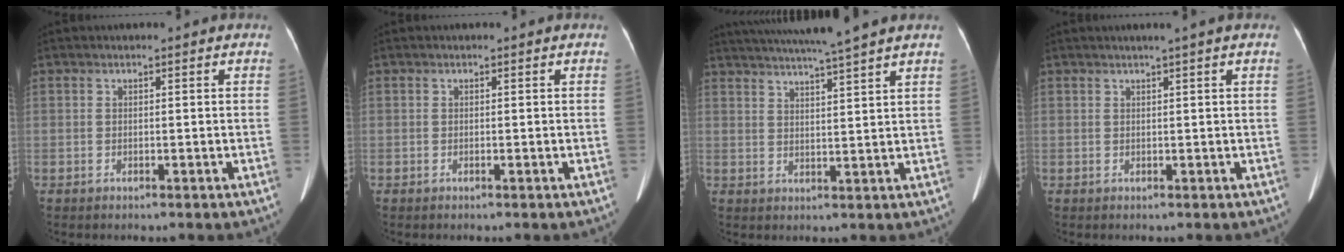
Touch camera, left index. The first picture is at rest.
{"total": 0.0}
{"total": 11.9, "force": [10.3, -1.6, 5.6], "torque": [-0.095, 0.003, 0.148]}
{"total": 1.6, "force": [1.1, -0.5, 1.0], "torque": [-0.018, 0.000, 0.023]}